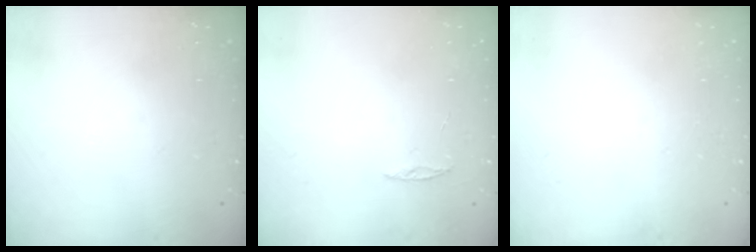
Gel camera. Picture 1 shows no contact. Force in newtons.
{"total": 2.0, "press": 2.0, "slide": 0.2}
{"total": 0.0}